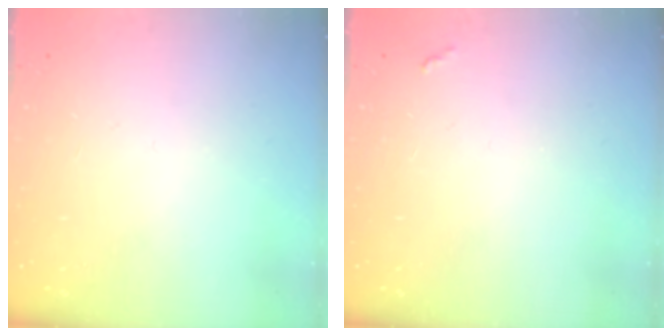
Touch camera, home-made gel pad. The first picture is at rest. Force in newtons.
{"total": 2.8, "press": 2.8, "slide": 0.4}